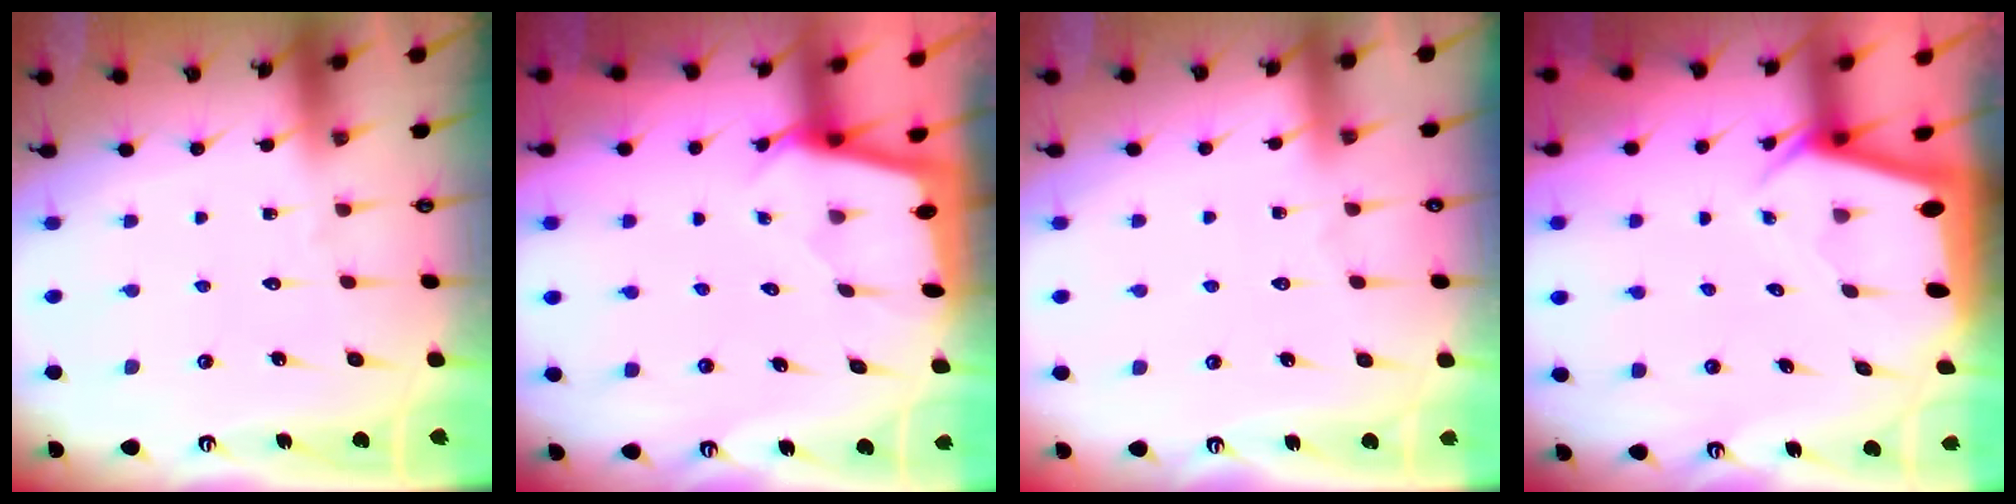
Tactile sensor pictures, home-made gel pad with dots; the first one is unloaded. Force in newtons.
{"total": 1.8, "press": 1.8, "slide": 0.2}
{"total": 3.5, "press": 3.5, "slide": 0.5}
{"total": 3.1, "press": 3.1, "slide": 0.1}